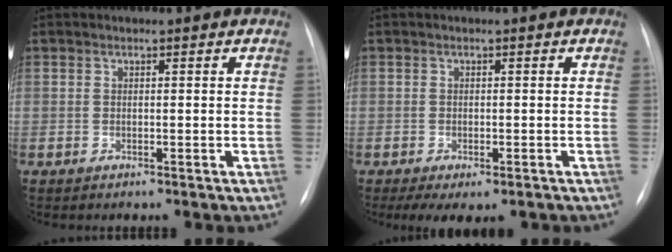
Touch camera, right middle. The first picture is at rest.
{"total": 4.5, "force": [-2.8, 2.0, 2.9], "torque": [-0.041, -0.008, -0.038]}